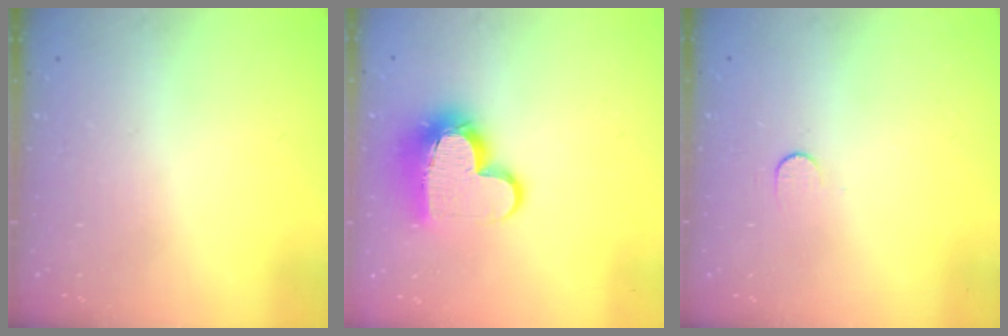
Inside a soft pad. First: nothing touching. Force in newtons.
{"total": 12.7, "press": 12.7, "slide": 1.4}
{"total": 3.7, "press": 3.7, "slide": 0.4}